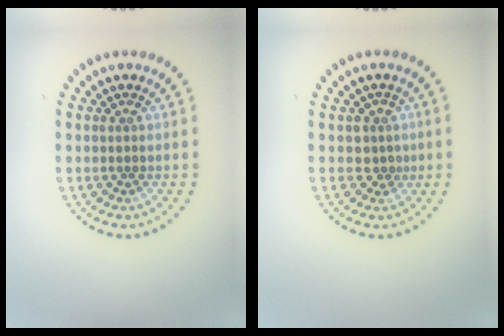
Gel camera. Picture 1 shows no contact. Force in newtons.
{"total": 1.4, "press": 1.2, "slide": 0.8}